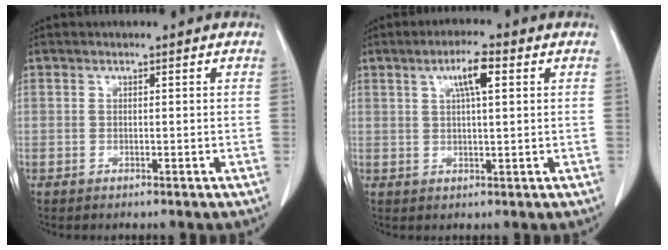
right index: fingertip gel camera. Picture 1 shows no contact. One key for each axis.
{"total": 4.9, "fx": 1.9, "fy": 0.6, "fz": 4.5, "tx": -0.082, "ty": 0.006, "tz": 0.033}